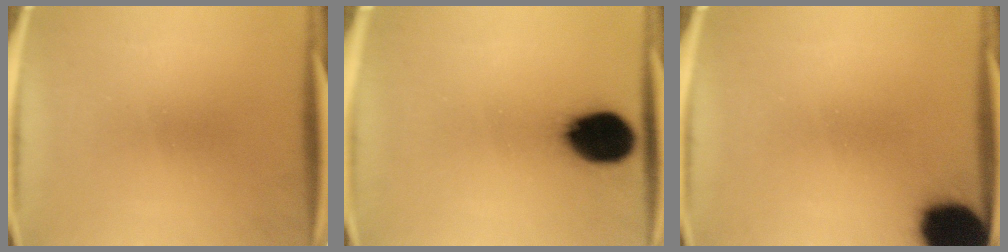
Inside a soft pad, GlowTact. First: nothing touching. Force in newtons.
{"total": 15.2}
{"total": 18.4}